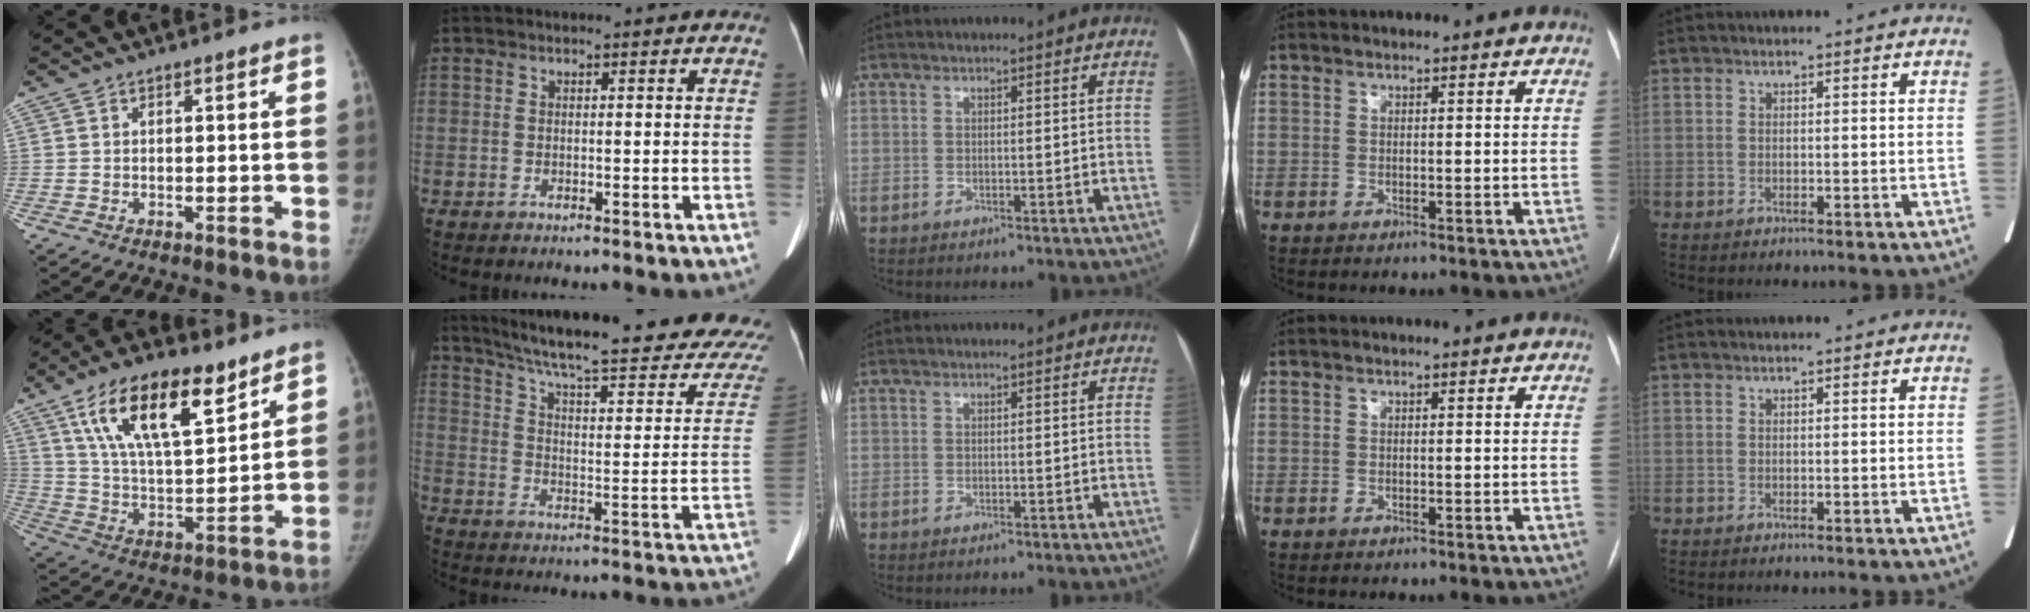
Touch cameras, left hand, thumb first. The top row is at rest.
{"thumb": {"total": 18.8, "force": [10.7, 7.5, 13.5], "torque": [-0.201, -0.042, 0.197]}, "index": {"total": 29.1, "force": [24.6, 2.8, 15.3], "torque": [-0.230, -0.055, 0.315]}}